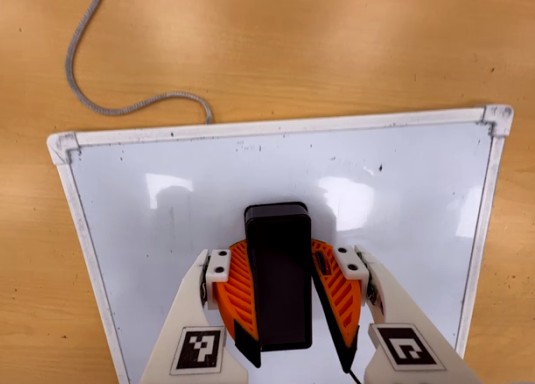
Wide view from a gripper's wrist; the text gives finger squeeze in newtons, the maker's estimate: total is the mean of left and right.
{"total": 13.8, "left": 15.4, "right": 12.1}